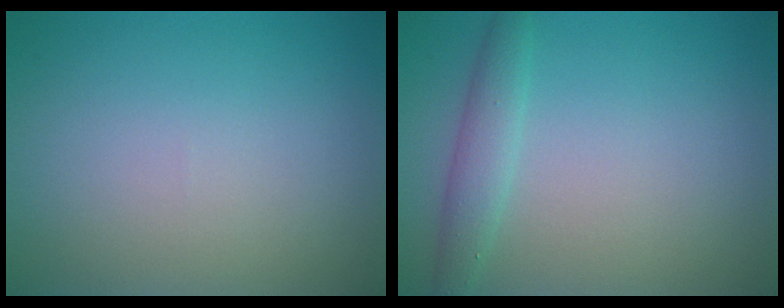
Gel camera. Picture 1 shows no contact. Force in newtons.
{"total": 2.2, "press": 2.2, "slide": 0.0}